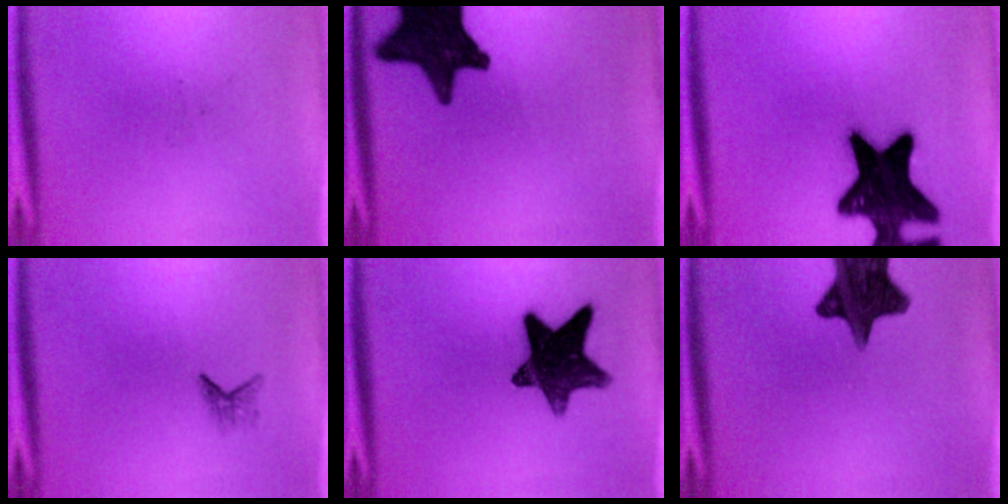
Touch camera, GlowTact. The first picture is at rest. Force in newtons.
{"total": 17.0}
{"total": 19.5}
{"total": 1.2}
{"total": 13.7}
{"total": 14.3}